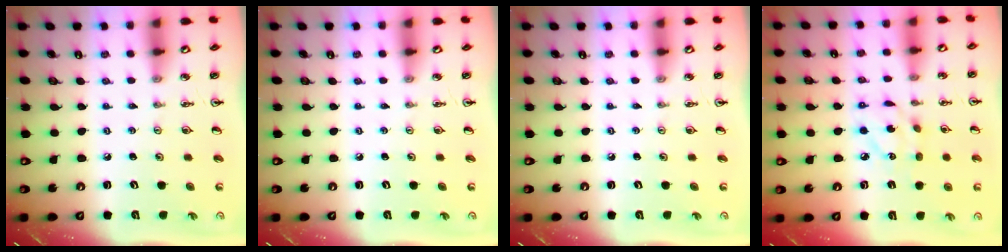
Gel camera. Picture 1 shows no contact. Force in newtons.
{"total": 0.0}
{"total": 0.0}
{"total": 8.6, "press": 8.6, "slide": 0.4}